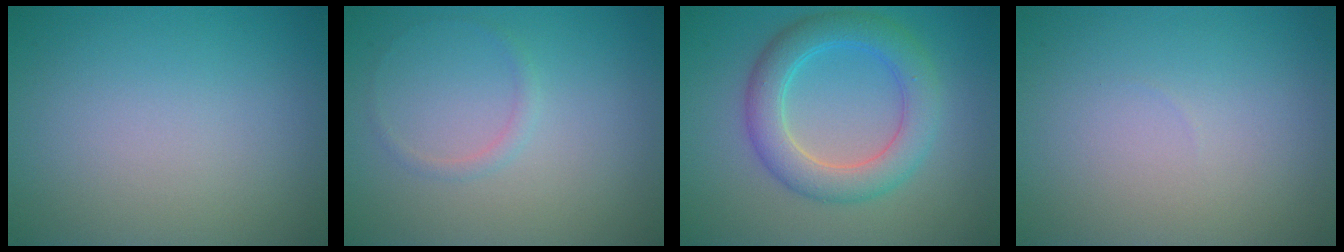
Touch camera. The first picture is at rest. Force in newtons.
{"total": 0.8, "press": 0.8, "slide": 0.0}
{"total": 5.2, "press": 5.2, "slide": 0.2}
{"total": 0.0}